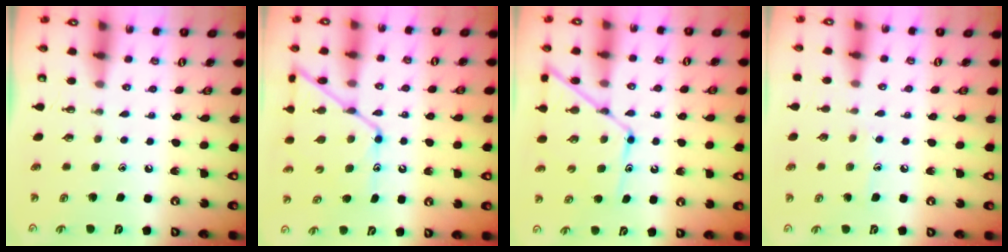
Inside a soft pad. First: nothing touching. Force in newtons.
{"total": 13.4, "press": 13.4, "slide": 0.9}
{"total": 12.2, "press": 12.1, "slide": 0.9}
{"total": 6.4, "press": 6.4, "slide": 0.6}